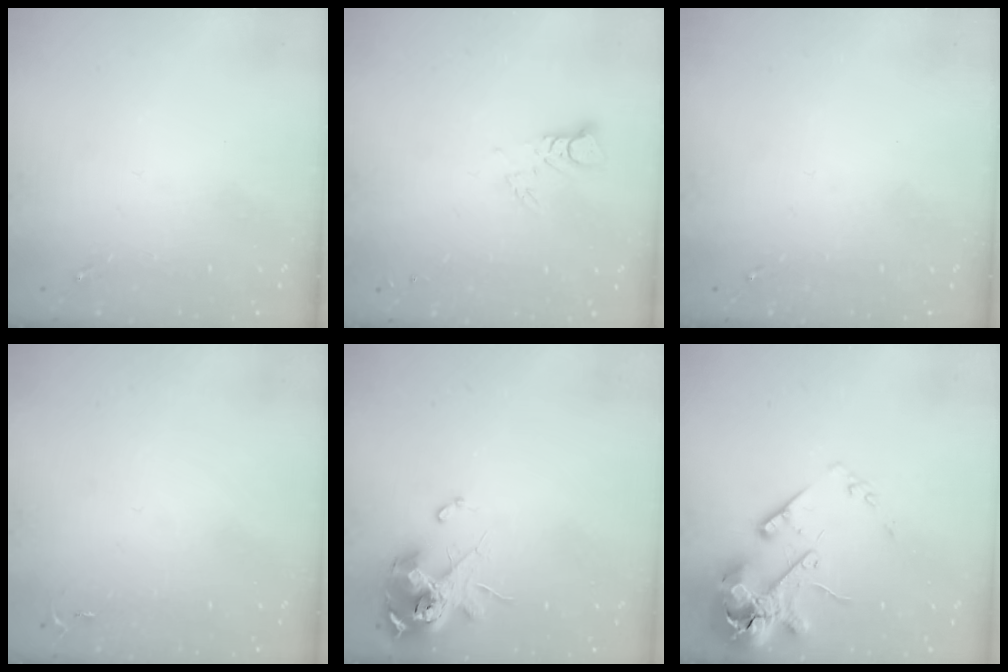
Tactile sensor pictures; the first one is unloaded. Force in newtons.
{"total": 3.6, "press": 3.6, "slide": 0.2}
{"total": 0.0}
{"total": 2.6, "press": 2.6, "slide": 0.4}
{"total": 13.2, "press": 13.1, "slide": 1.8}
{"total": 15.9, "press": 15.7, "slide": 2.5}